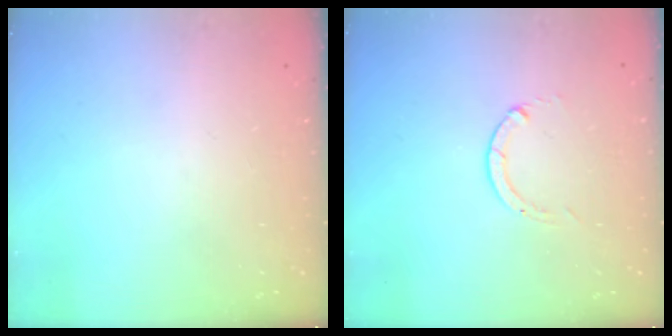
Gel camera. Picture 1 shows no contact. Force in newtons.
{"total": 0.0}